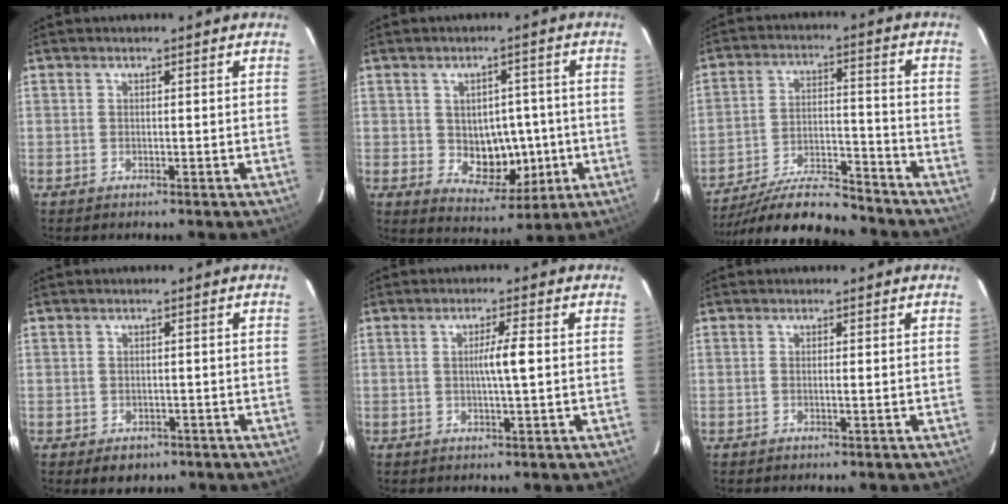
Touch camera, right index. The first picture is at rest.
{"total": 8.4, "force": [-0.7, 5.8, 6.1], "torque": [-0.081, 0.009, 0.008]}
{"total": 13.1, "force": [-12.2, 1.6, 4.4], "torque": [-0.075, 0.013, -0.209]}
{"total": 3.7, "force": [-2.4, 2.5, 1.4], "torque": [-0.017, 0.000, -0.025]}
{"total": 3.6, "force": [0.0, -0.3, 3.5], "torque": [-0.063, -0.002, 0.000]}
{"total": 0.0}